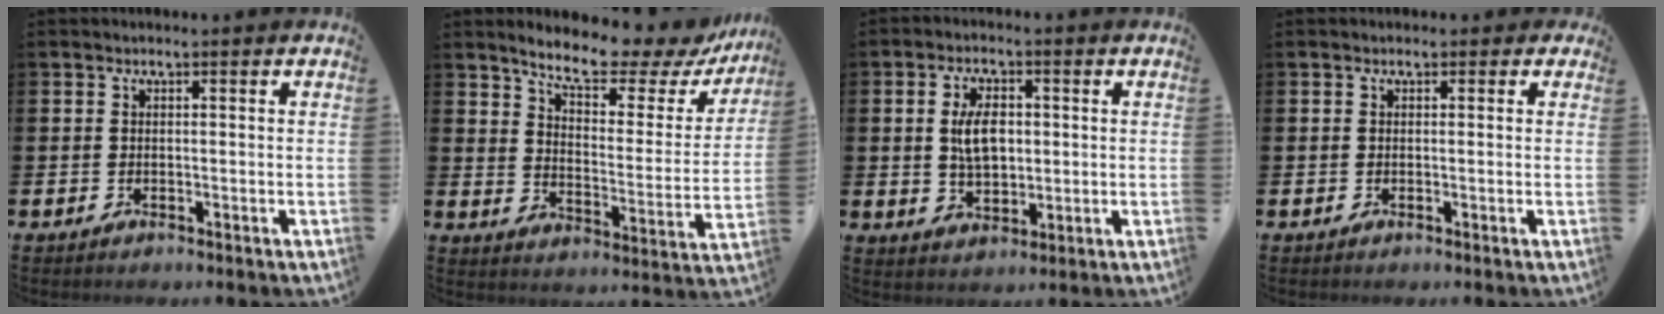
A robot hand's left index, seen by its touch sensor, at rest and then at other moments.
{"total": 9.0, "force": [8.0, 2.2, 3.4], "torque": [-0.094, -0.057, 0.135]}
{"total": 5.4, "force": [1.0, 3.2, 4.3], "torque": [-0.073, 0.005, 0.012]}
{"total": 0.6, "force": [-0.2, 0.5, 0.2], "torque": [-0.003, 0.008, -0.006]}